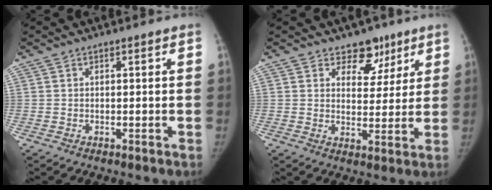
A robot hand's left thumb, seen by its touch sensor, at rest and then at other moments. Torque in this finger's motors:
{"motor_torque": [1.08, 0.11, 0.81, -0.68, 0.10]}